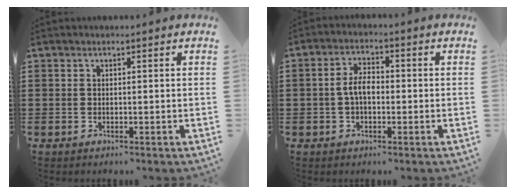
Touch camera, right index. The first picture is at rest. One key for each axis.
{"total": 4.2, "fx": -0.5, "fy": 2.2, "fz": 3.6, "tx": -0.081, "ty": 0.002, "tz": -0.014}